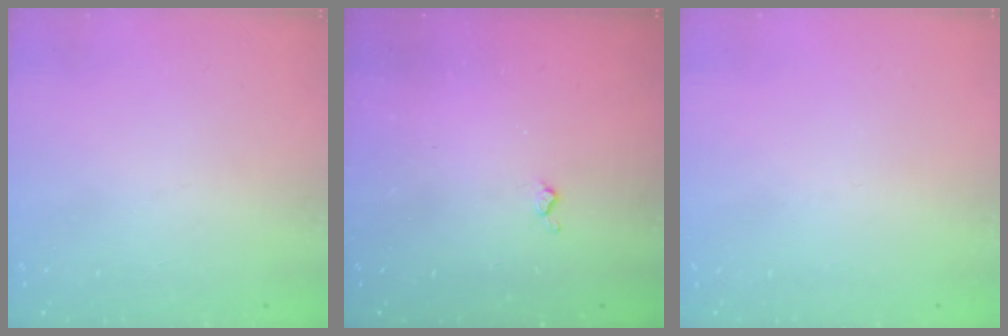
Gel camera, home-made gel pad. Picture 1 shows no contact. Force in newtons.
{"total": 3.0, "press": 2.9, "slide": 0.4}
{"total": 0.0}